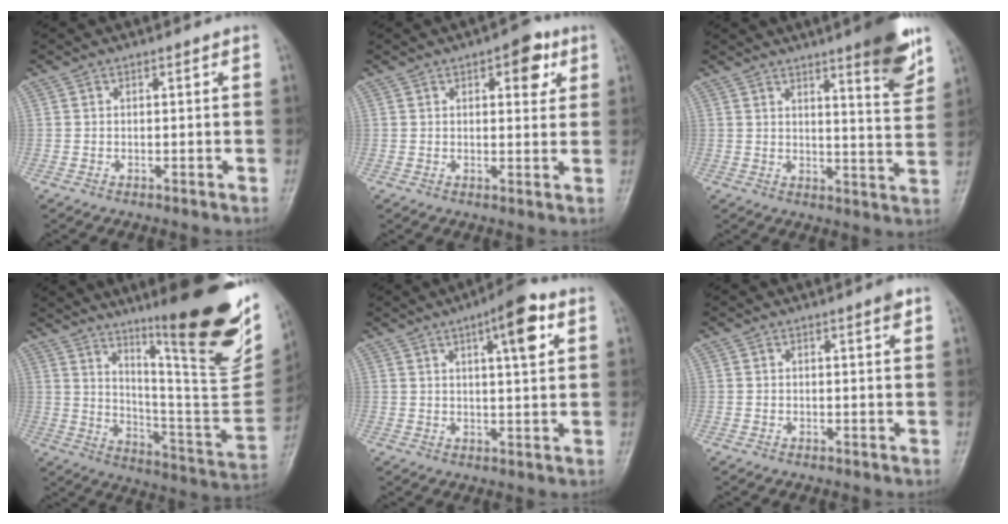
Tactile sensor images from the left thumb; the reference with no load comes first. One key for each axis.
{"total": 6.4, "fx": 3.0, "fy": 3.1, "fz": 4.8, "tx": -0.035, "ty": -0.008, "tz": 0.032}
{"total": 10.6, "fx": 6.7, "fy": 1.5, "fz": 8.1, "tx": -0.090, "ty": -0.043, "tz": 0.090}
{"total": 27.7, "fx": 16.1, "fy": 4.7, "fz": 22.1, "tx": -0.290, "ty": -0.074, "tz": 0.254}
{"total": 8.9, "fx": 3.9, "fy": 2.3, "fz": 7.6, "tx": -0.102, "ty": -0.006, "tz": 0.052}
{"total": 1.4, "fx": 0.9, "fy": 0.1, "fz": 1.1, "tx": -0.017, "ty": -0.003, "tz": 0.011}